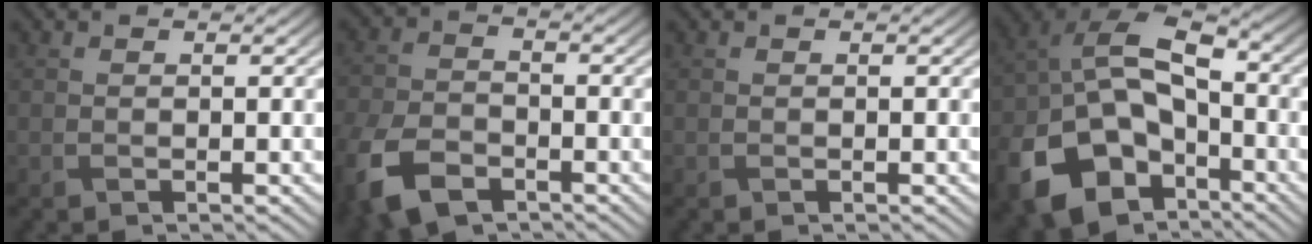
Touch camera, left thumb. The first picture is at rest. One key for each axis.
{"total": 9.5, "fx": -5.7, "fy": 5.3, "fz": 5.4, "tx": -0.145, "ty": -0.035, "tz": -0.109}
{"total": 0.0}
{"total": 16.4, "fx": -7.5, "fy": 10.7, "fz": 9.9, "tx": -0.231, "ty": -0.042, "tz": -0.133}